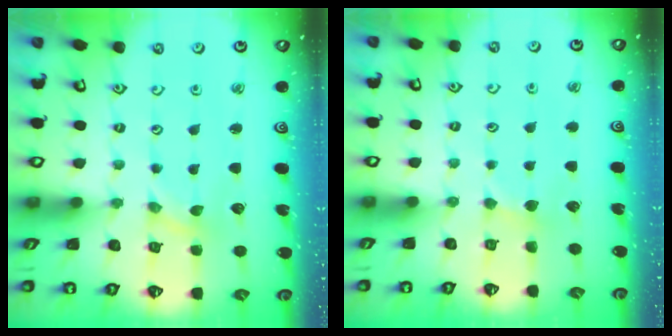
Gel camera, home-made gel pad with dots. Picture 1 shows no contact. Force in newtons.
{"total": 2.0, "press": 2.0, "slide": 0.1}